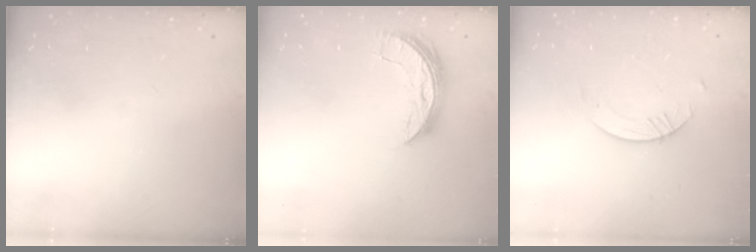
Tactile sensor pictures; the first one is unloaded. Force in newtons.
{"total": 6.7, "press": 6.7, "slide": 0.4}
{"total": 4.9, "press": 4.8, "slide": 0.5}